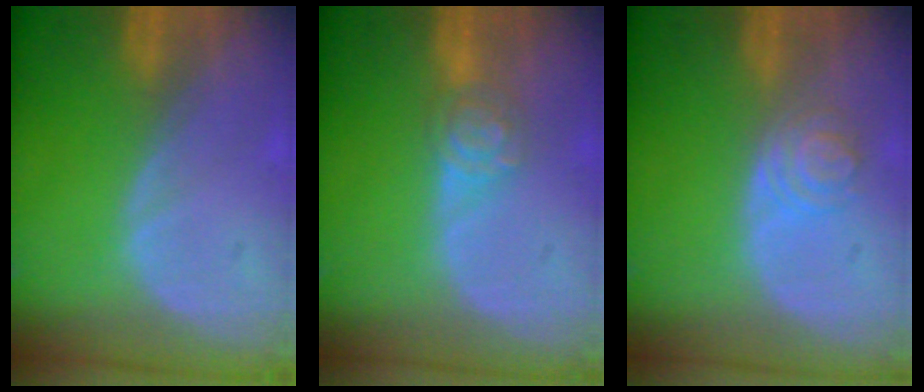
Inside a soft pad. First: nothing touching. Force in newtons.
{"total": 4.1, "press": 4.0, "slide": 0.8}
{"total": 3.9, "press": 3.7, "slide": 1.3}